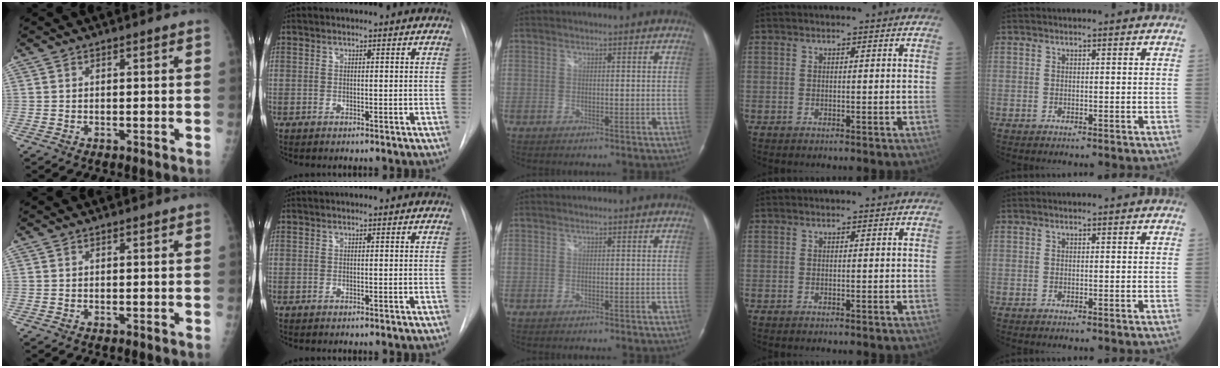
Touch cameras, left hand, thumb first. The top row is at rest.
{}